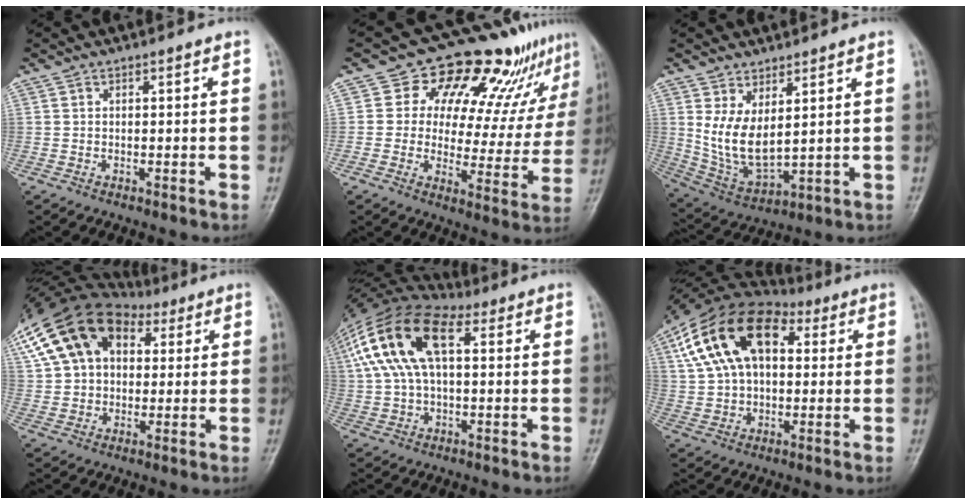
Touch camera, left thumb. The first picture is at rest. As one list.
[{"total": 18.3, "force": [12.1, 9.0, 10.4], "torque": [-0.071, -0.052, 0.151]}, {"total": 9.5, "force": [2.8, 4.5, 7.9], "torque": [-0.145, -0.028, 0.074]}, {"total": 22.9, "force": [8.5, 15.4, 14.7], "torque": [-0.303, 0.052, 0.153]}, {"total": 17.5, "force": [4.6, 8.9, 14.3], "torque": [-0.292, 0.034, 0.077]}, {"total": 19.4, "force": [5.8, 11.8, 14.3], "torque": [-0.253, 0.022, 0.094]}]